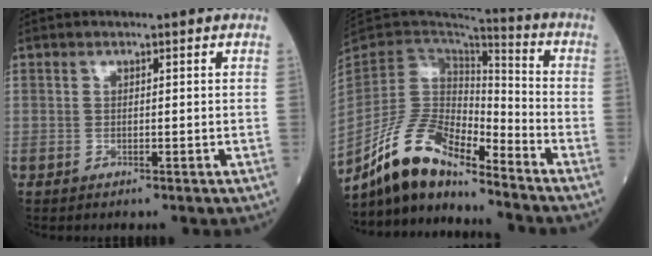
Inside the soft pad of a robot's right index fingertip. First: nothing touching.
{"total": 13.4, "force": [-11.4, 3.4, 6.1], "torque": [-0.127, 0.015, -0.217]}